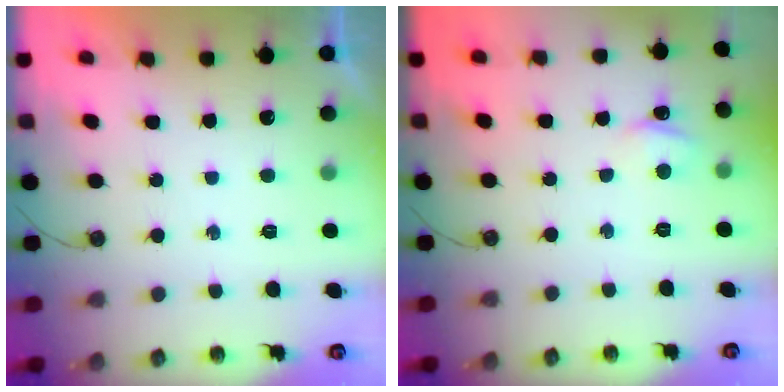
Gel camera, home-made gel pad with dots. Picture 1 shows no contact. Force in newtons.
{"total": 2.9, "press": 2.8, "slide": 0.3}